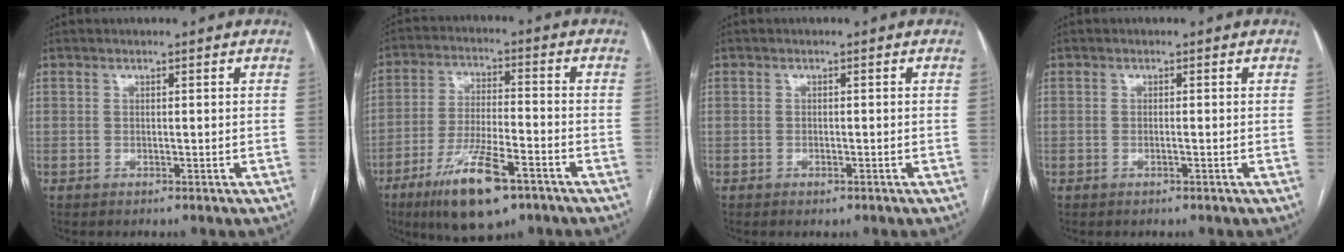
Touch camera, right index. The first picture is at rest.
{"total": 13.3, "force": [-7.8, 3.1, 10.3], "torque": [-0.199, -0.019, -0.131]}
{"total": 0.9, "force": [-0.6, 0.3, 0.6], "torque": [-0.010, -0.001, -0.004]}
{"total": 0.5, "force": [-0.2, -0.1, 0.5], "torque": [-0.010, 0.000, -0.004]}